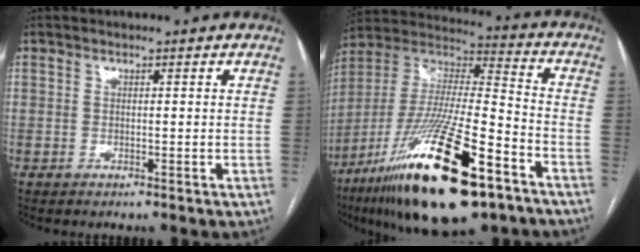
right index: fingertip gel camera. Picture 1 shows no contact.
{"total": 28.2, "force": [-15.7, 6.0, 22.6], "torque": [-0.433, -0.044, -0.273]}